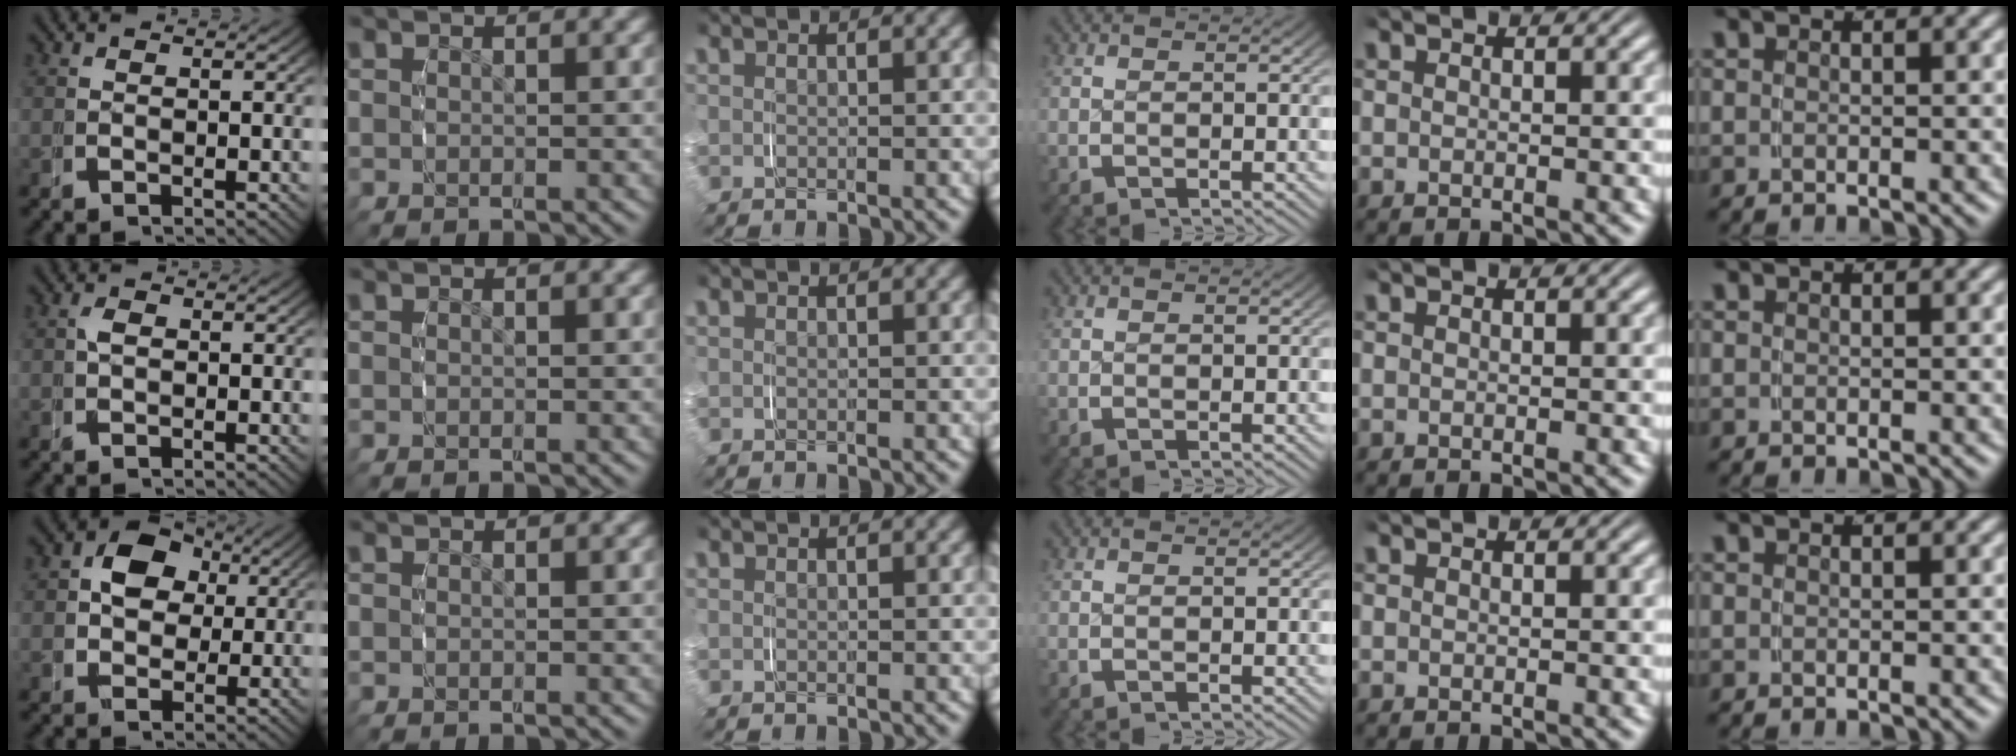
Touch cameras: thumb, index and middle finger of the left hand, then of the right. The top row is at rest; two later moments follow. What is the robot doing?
{"motion": "grasp_and_lifting", "object": "string"}